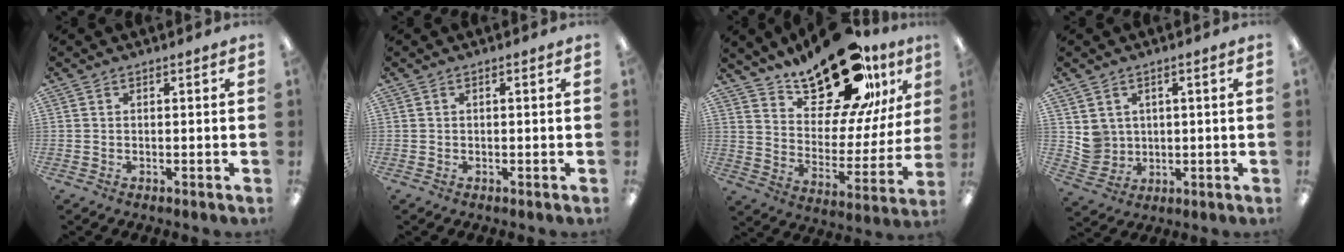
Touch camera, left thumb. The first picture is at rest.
{"total": 0.0}
{"total": 22.8, "force": [17.6, 8.7, 11.5], "torque": [-0.180, -0.110, 0.300]}
{"total": 4.8, "force": [1.8, 4.5, 0.4], "torque": [-0.010, -0.004, 0.037]}